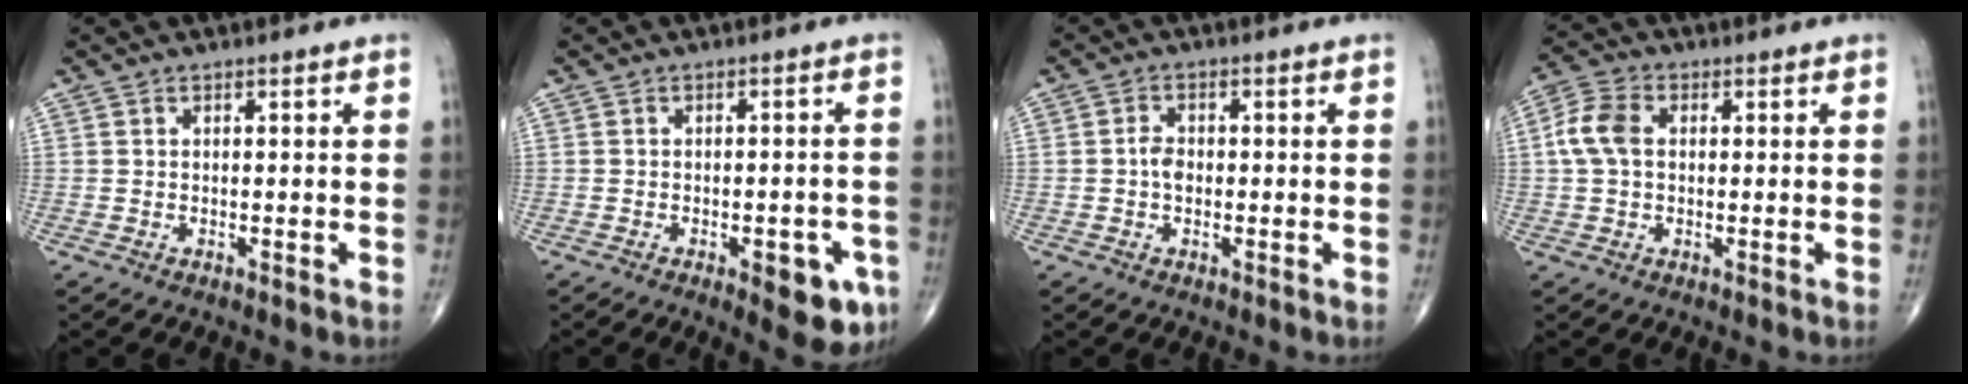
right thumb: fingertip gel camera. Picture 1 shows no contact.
{"total": 7.9, "force": [-3.5, 3.1, 6.4], "torque": [-0.058, 0.010, -0.036]}
{"total": 2.5, "force": [-0.3, 1.8, 1.8], "torque": [-0.028, 0.008, -0.011]}
{"total": 6.5, "force": [0.7, 4.4, 4.8], "torque": [-0.107, 0.018, 0.007]}